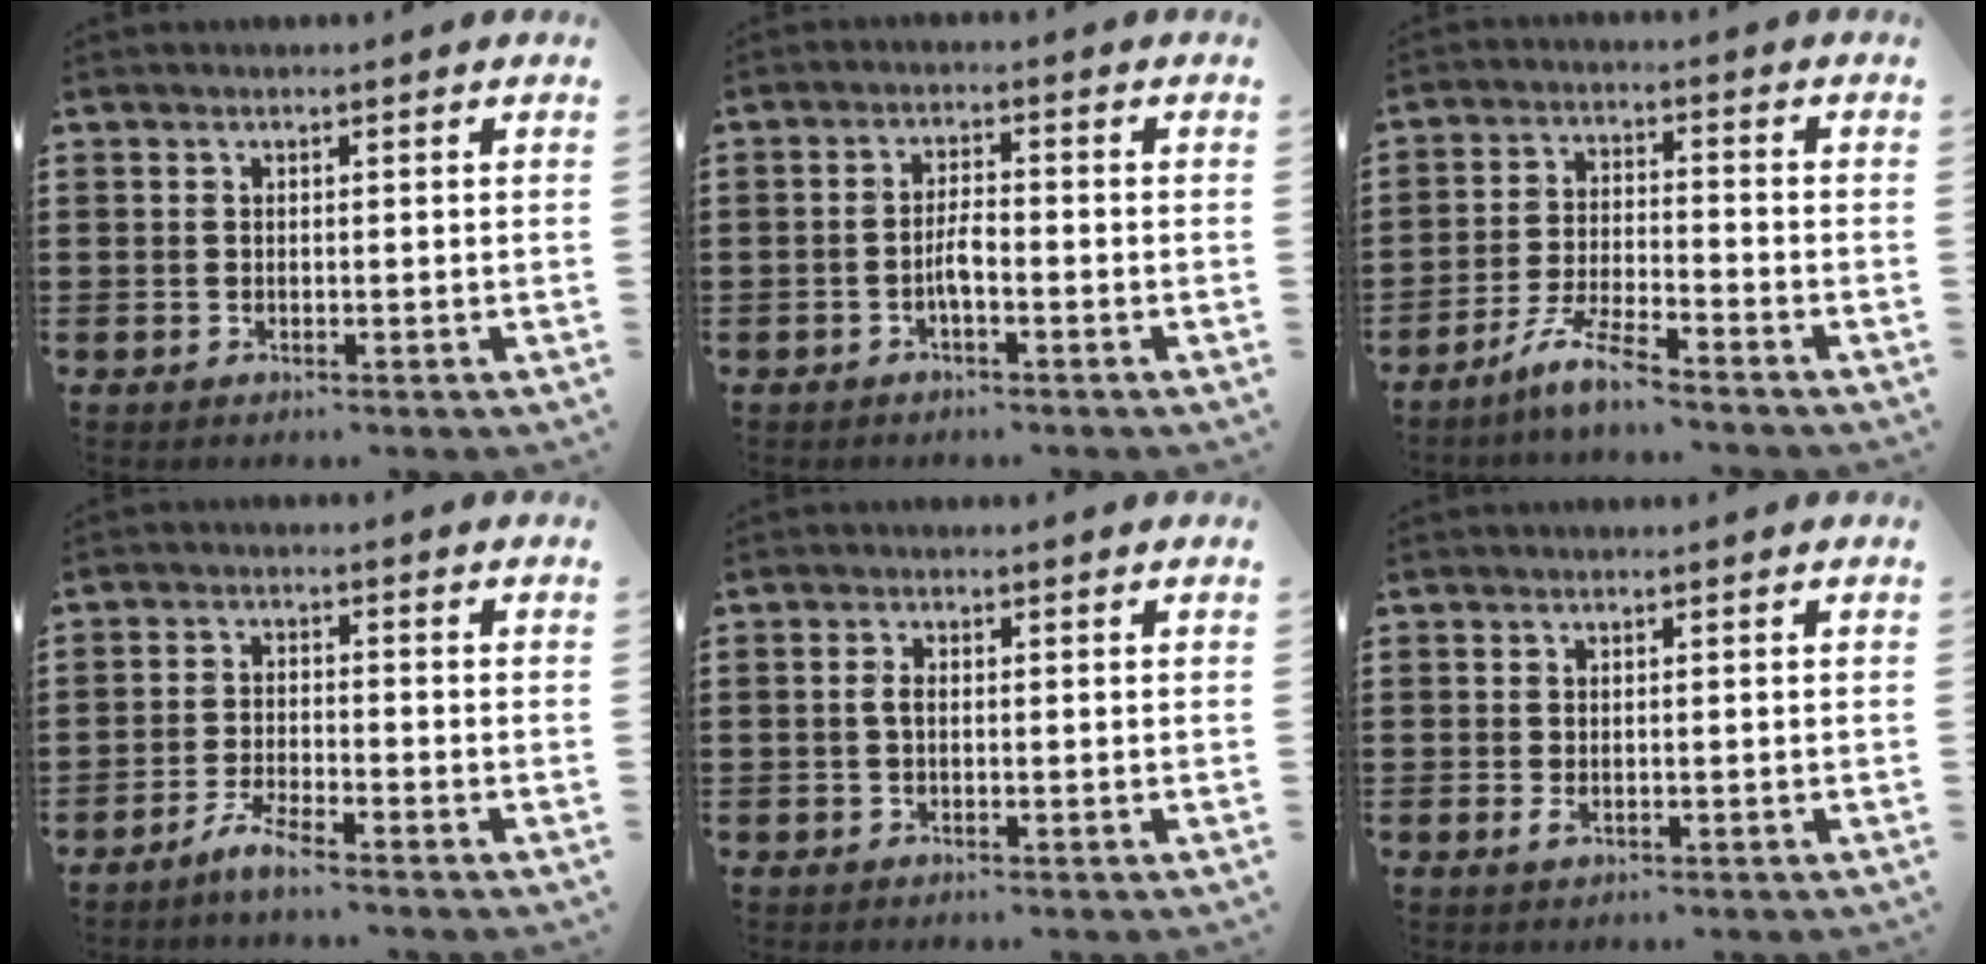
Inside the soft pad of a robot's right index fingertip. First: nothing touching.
{"total": 3.2, "force": [-1.2, 0.7, 2.8], "torque": [-0.066, 0.000, -0.028]}
{"total": 6.3, "force": [-5.4, 0.1, 3.3], "torque": [-0.081, -0.010, -0.107]}
{"total": 3.5, "force": [-3.1, 0.0, 1.6], "torque": [-0.043, -0.001, -0.062]}
{"total": 1.6, "force": [-0.2, 0.8, 1.4], "torque": [-0.035, -0.001, -0.006]}
{"total": 0.9, "force": [-0.2, 0.4, 0.8], "torque": [-0.022, -0.004, -0.006]}